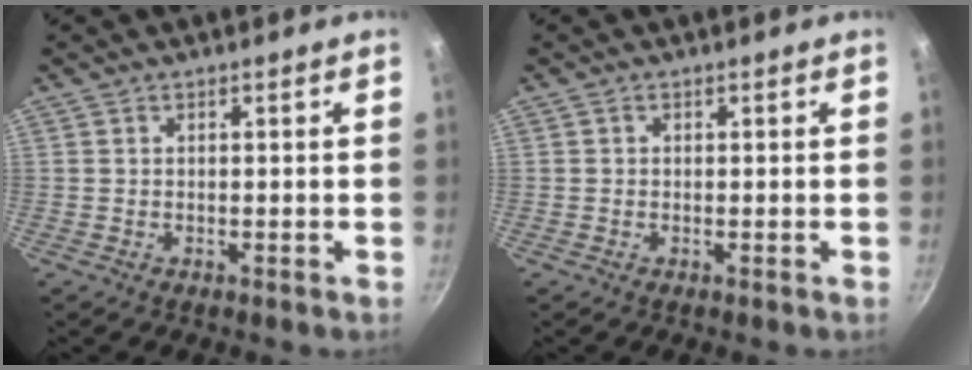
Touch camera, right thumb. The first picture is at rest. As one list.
[{"total": 0.0}]